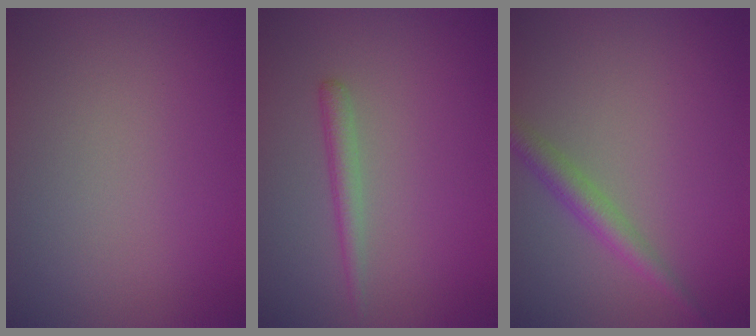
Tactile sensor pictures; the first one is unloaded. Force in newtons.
{"total": 1.5, "press": 1.5, "slide": 0.1}
{"total": 2.3, "press": 2.3, "slide": 0.1}